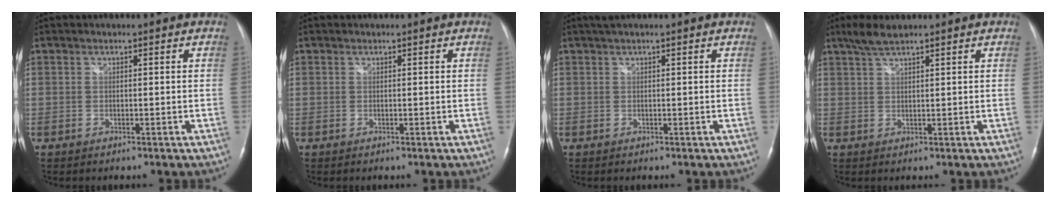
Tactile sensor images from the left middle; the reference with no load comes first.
{"total": 0.0}
{"total": 1.5, "force": [1.1, 0.0, 1.0], "torque": [-0.020, 0.020, 0.021]}
{"total": 3.6, "force": [2.9, 0.5, 2.0], "torque": [-0.050, 0.009, 0.060]}